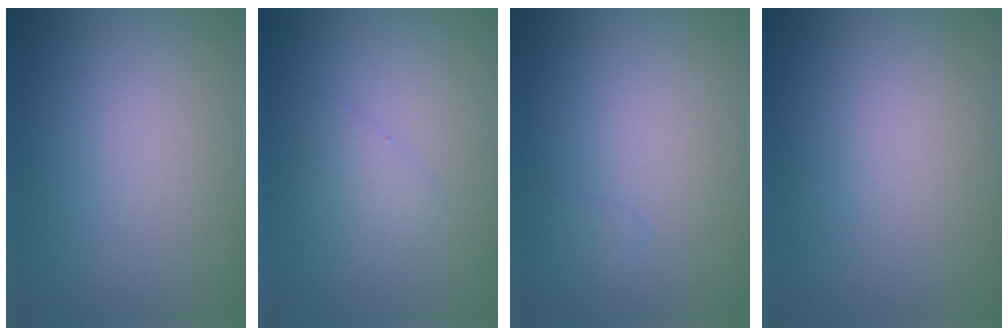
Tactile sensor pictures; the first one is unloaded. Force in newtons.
{"total": 1.4, "press": 1.4, "slide": 0.1}
{"total": 0.6, "press": 0.6, "slide": 0.1}
{"total": 0.0}